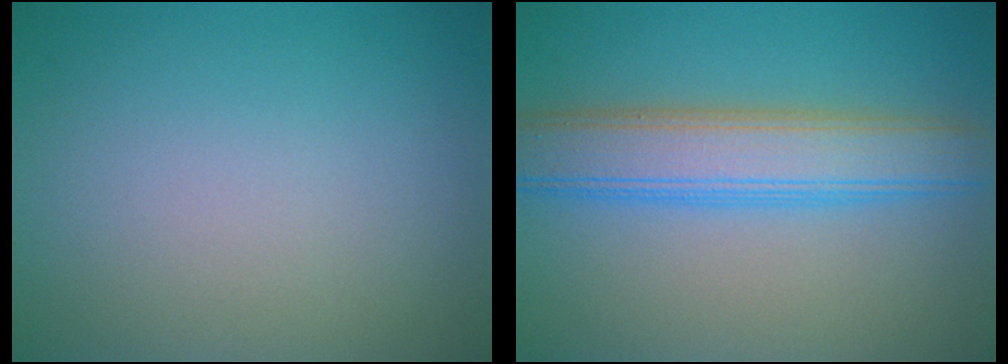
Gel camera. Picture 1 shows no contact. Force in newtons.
{"total": 6.3, "press": 6.2, "slide": 0.3}